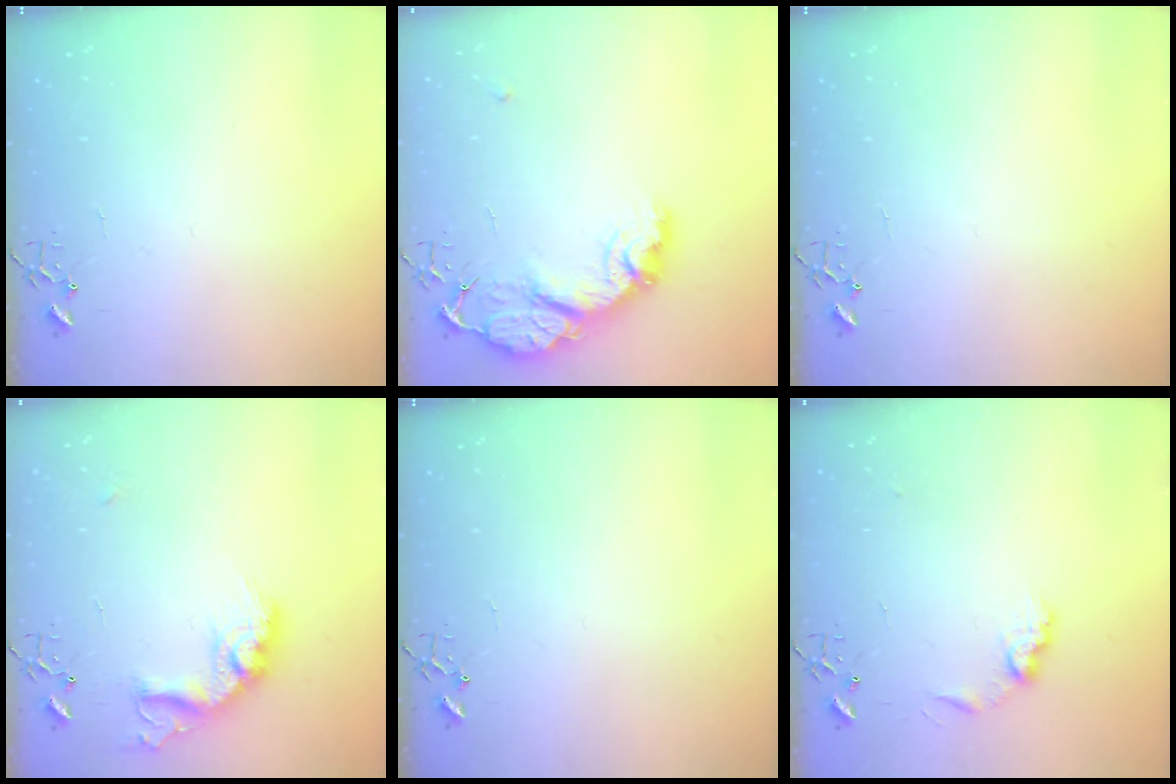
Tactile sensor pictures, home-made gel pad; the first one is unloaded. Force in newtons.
{"total": 15.8, "press": 15.8, "slide": 1.3}
{"total": 0.0}
{"total": 16.9, "press": 16.9, "slide": 1.2}
{"total": 0.0}
{"total": 8.4, "press": 8.4, "slide": 0.3}